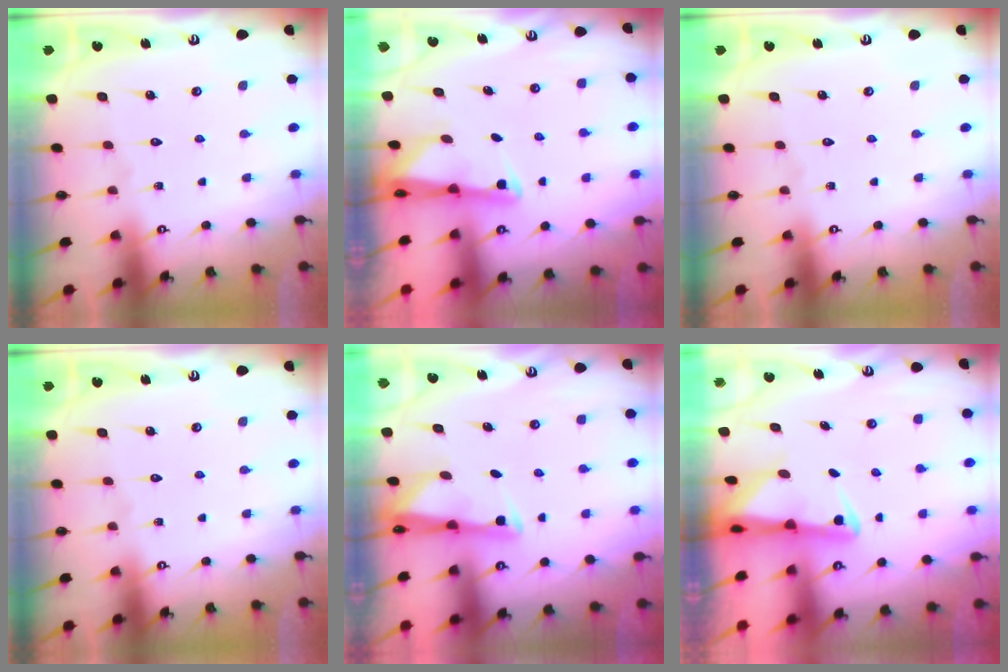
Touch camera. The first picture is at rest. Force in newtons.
{"total": 2.1, "press": 2.1, "slide": 0.4}
{"total": 0.0}
{"total": 0.0}
{"total": 2.6, "press": 2.6, "slide": 0.4}
{"total": 2.6, "press": 2.5, "slide": 0.5}